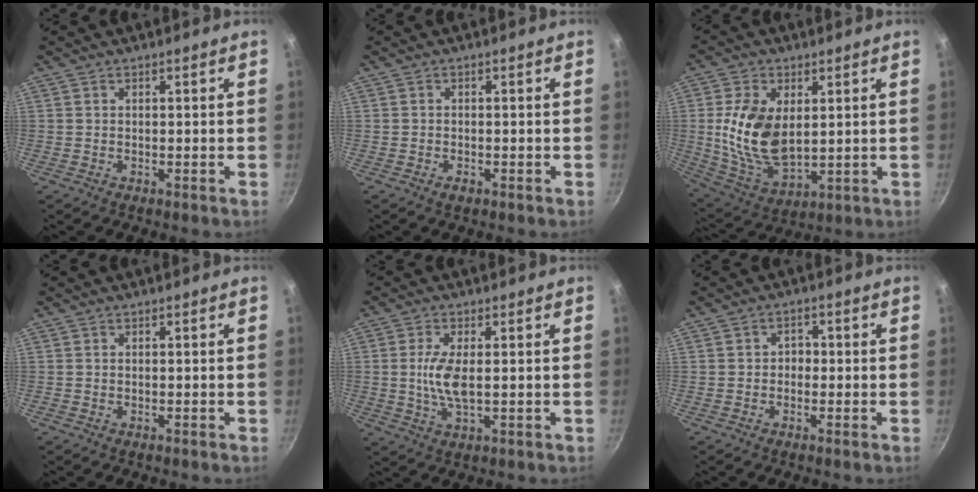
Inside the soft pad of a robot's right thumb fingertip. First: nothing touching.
{"total": 1.3, "force": [-0.7, 0.8, 0.8], "torque": [-0.014, 0.001, -0.015]}
{"total": 14.5, "force": [2.1, 8.5, 11.5], "torque": [-0.213, -0.020, 0.052]}
{"total": 0.0}
{"total": 6.3, "force": [0.3, 2.3, 5.8], "torque": [-0.126, -0.003, 0.005]}
{"total": 2.1, "force": [-0.6, 1.8, 0.9], "torque": [0.002, 0.009, -0.012]}